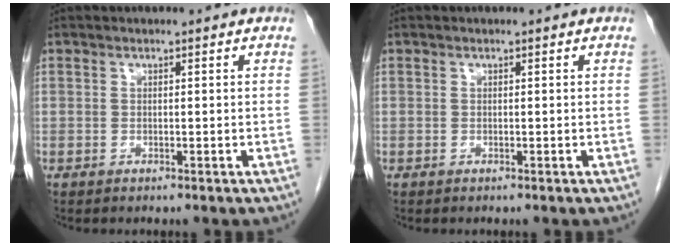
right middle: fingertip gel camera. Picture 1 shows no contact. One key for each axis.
{"total": 0.0}